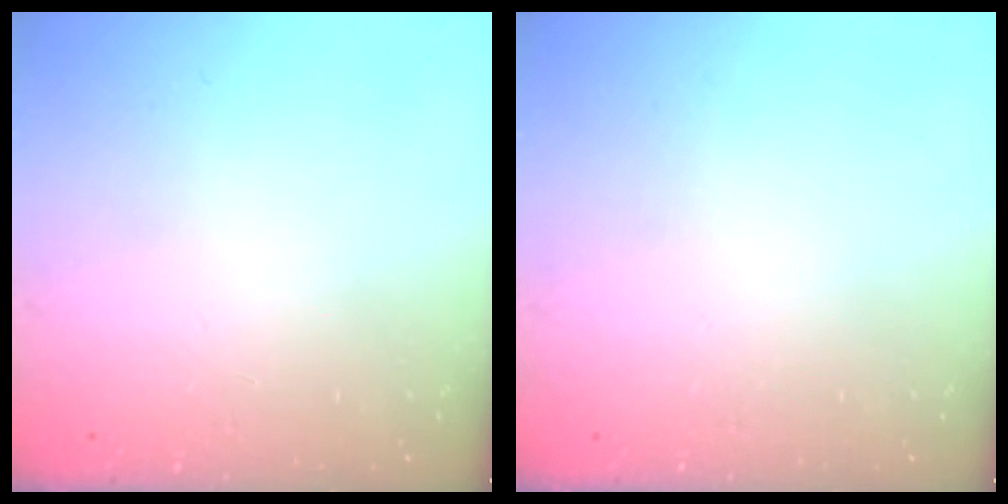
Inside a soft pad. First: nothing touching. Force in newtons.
{"total": 0.0}